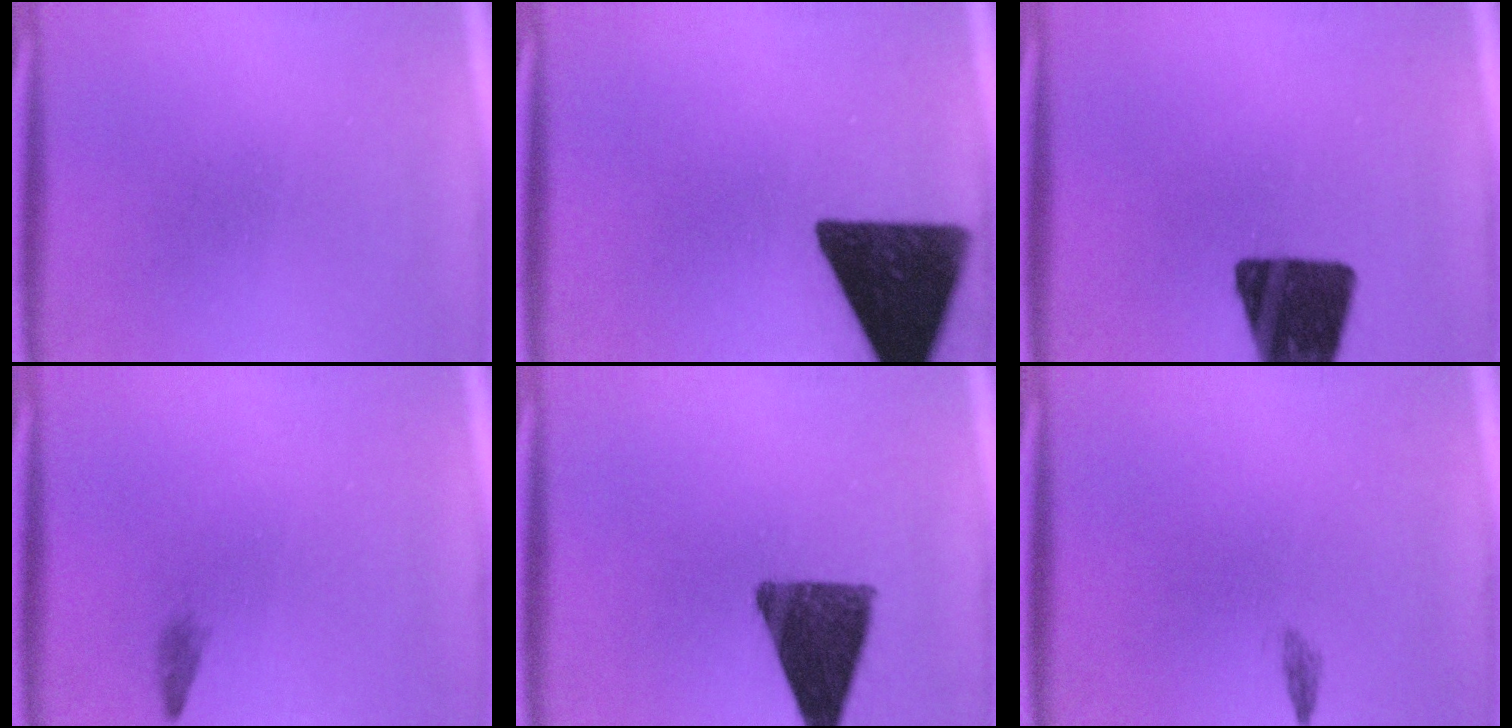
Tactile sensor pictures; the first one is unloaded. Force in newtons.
{"total": 16.6}
{"total": 16.5}
{"total": 0.8}
{"total": 12.2}
{"total": 0.8}